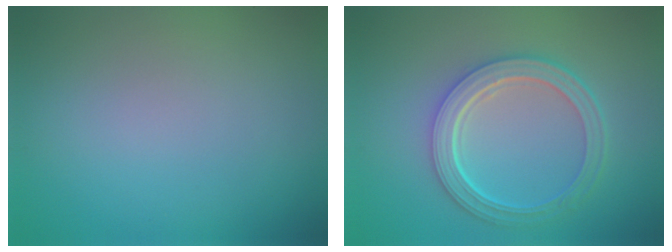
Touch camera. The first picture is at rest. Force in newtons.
{"total": 5.3, "press": 3.8, "slide": 3.6}